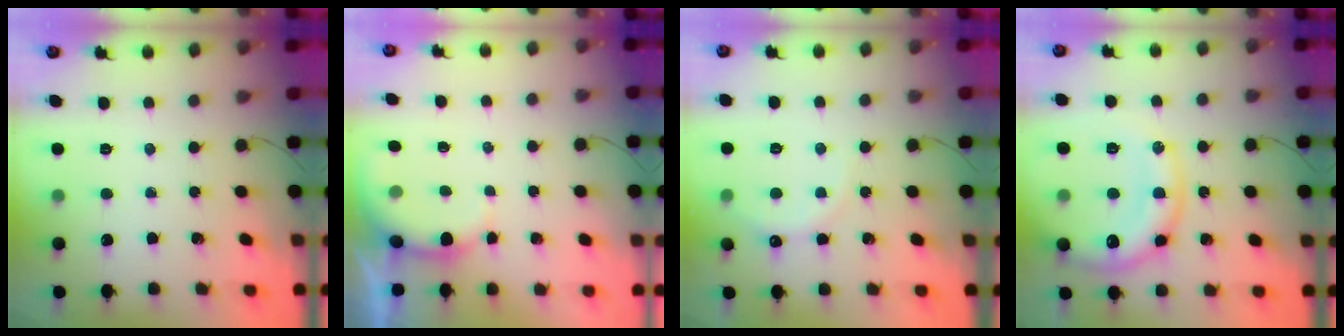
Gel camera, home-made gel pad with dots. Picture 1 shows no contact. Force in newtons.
{"total": 5.0, "press": 5.0, "slide": 0.6}
{"total": 7.2, "press": 7.0, "slide": 1.6}
{"total": 17.2, "press": 17.1, "slide": 2.0}